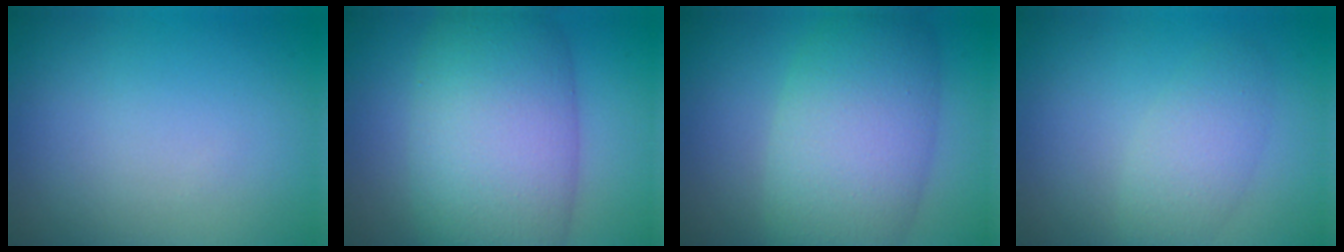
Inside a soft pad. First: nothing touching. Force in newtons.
{"total": 11.5, "press": 11.5, "slide": 0.4}
{"total": 8.9, "press": 8.9, "slide": 0.3}
{"total": 2.9, "press": 2.9, "slide": 0.2}